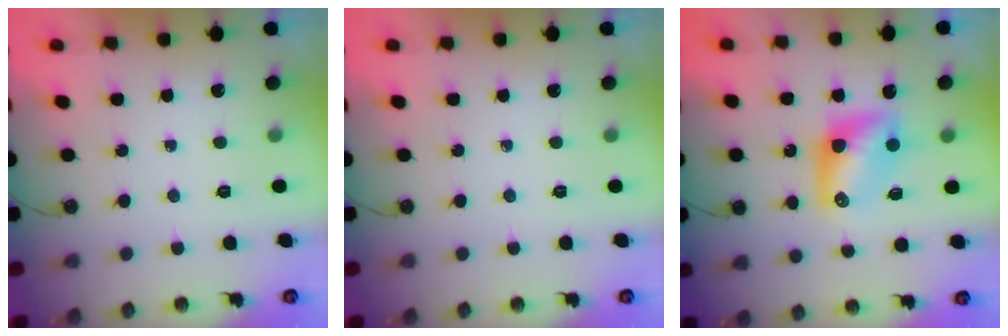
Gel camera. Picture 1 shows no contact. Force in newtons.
{"total": 0.0}
{"total": 8.8, "press": 8.7, "slide": 0.4}